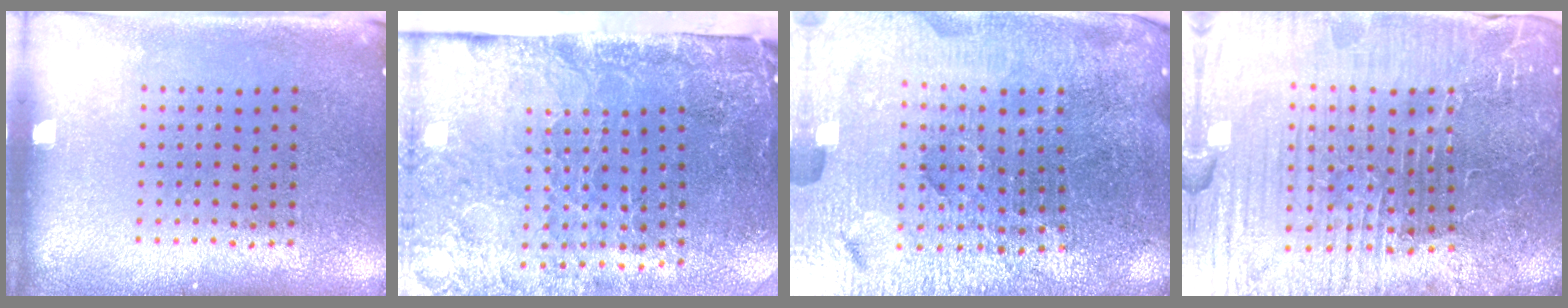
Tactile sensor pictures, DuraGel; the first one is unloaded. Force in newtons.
{"total": 4.9, "press": 3.7, "slide": 3.3}
{"total": 5.2, "press": 4.9, "slide": 1.7}
{"total": 6.8, "press": 6.3, "slide": 2.7}